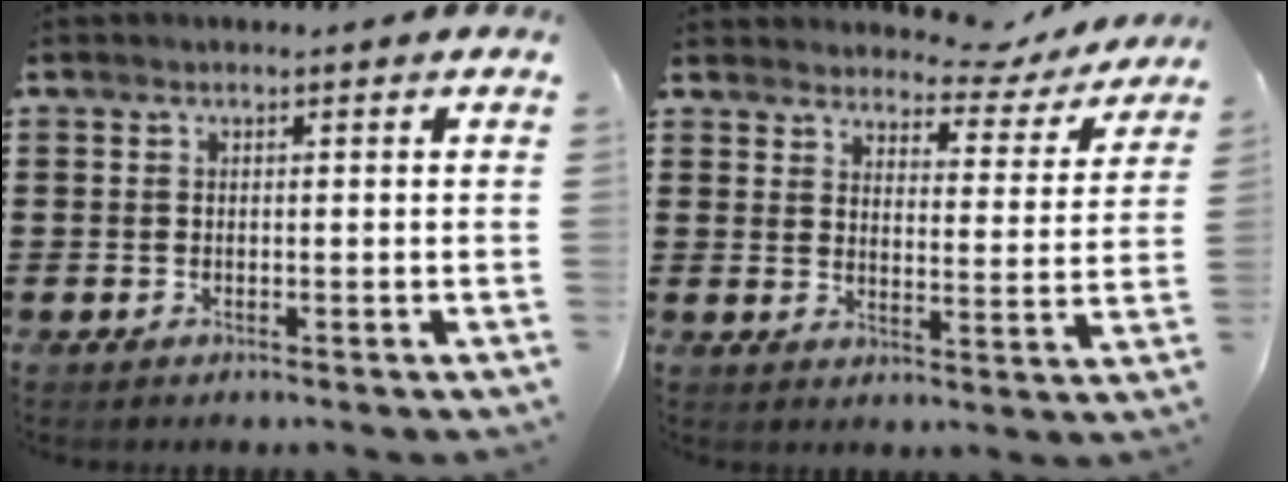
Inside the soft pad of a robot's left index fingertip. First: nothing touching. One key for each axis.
{"total": 4.6, "fx": 4.4, "fy": 1.1, "fz": 0.9, "tx": -0.029, "ty": -0.035, "tz": 0.071}